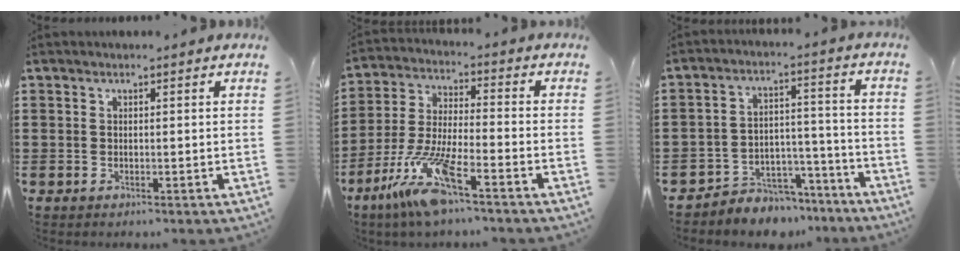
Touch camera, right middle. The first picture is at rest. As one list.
[{"total": 10.7, "force": [-7.4, 0.9, 7.6], "torque": [-0.180, -0.017, -0.149]}, {"total": 5.4, "force": [-4.9, 2.2, 0.2], "torque": [-0.006, 0.022, -0.100]}]